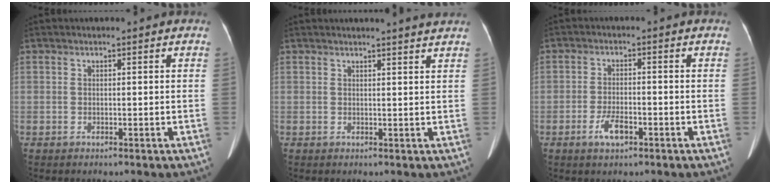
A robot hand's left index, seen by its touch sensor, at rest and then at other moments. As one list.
[{"total": 4.3, "force": [4.0, -0.7, 1.5], "torque": [-0.018, 0.002, 0.036]}, {"total": 3.7, "force": [-2.1, 1.3, 2.8], "torque": [-0.058, -0.001, -0.036]}]